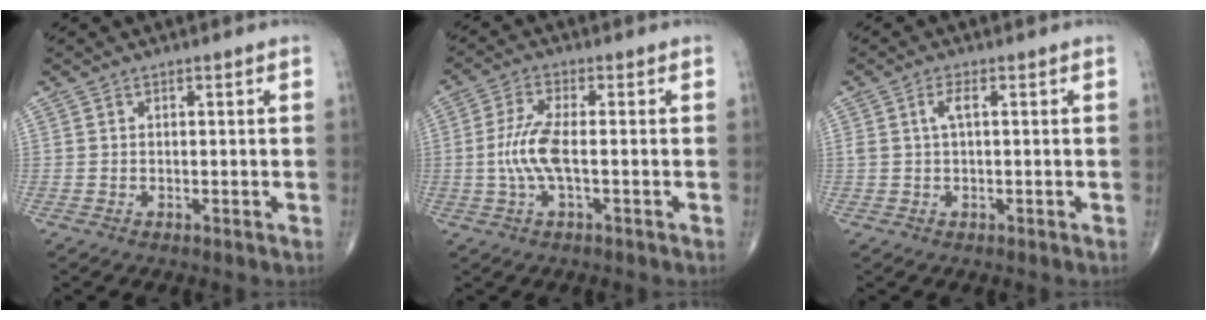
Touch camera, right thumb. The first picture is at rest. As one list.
[{"total": 6.5, "force": [-0.8, 1.7, 6.2], "torque": [-0.155, 0.008, -0.022]}, {"total": 2.2, "force": [0.5, 0.6, 2.1], "torque": [-0.050, 0.008, 0.012]}]